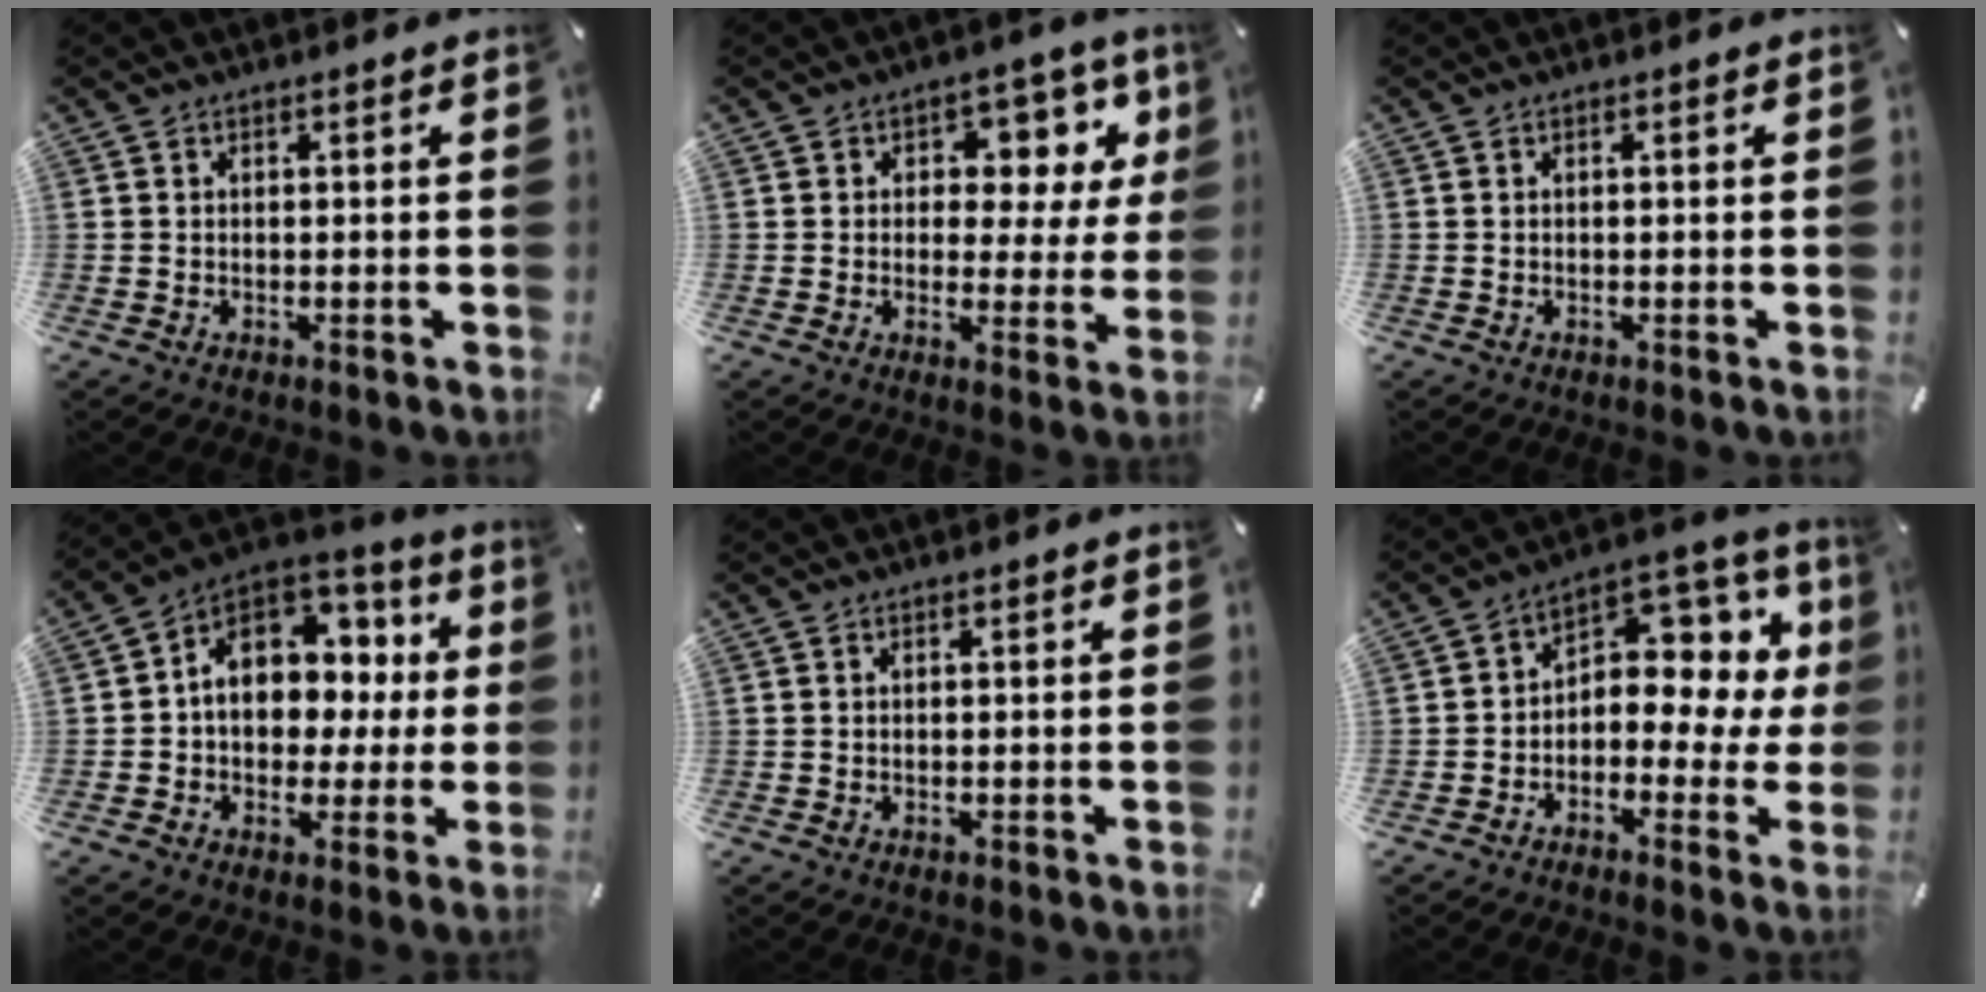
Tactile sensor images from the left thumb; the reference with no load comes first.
{"total": 9.4, "force": [4.2, 6.6, 5.3], "torque": [-0.061, -0.026, 0.069]}
{"total": 0.0}
{"total": 11.8, "force": [2.1, 9.8, 6.2], "torque": [-0.110, -0.015, 0.045]}
{"total": 0.0}
{"total": 8.5, "force": [1.7, 6.3, 5.4], "torque": [-0.069, -0.026, 0.031]}